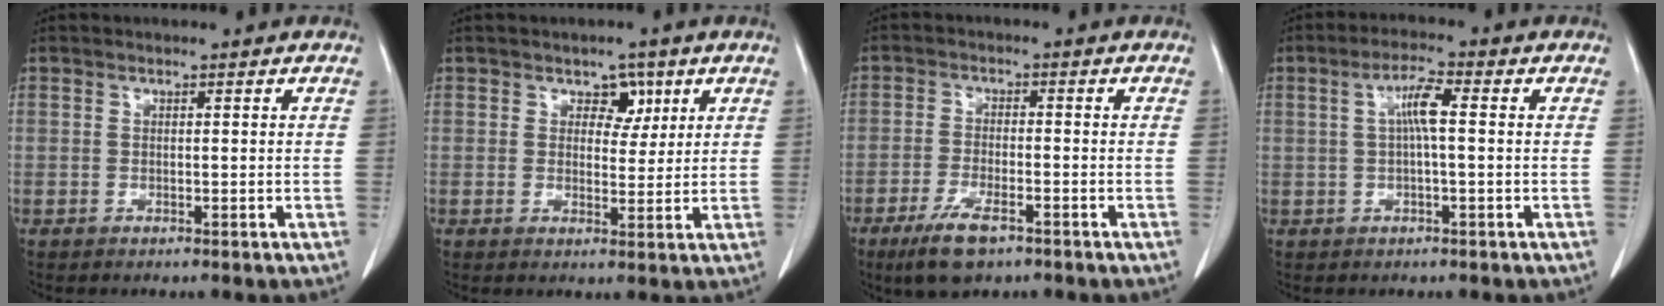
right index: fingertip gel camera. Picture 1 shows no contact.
{"total": 3.5, "force": [1.8, 2.4, 1.9], "torque": [-0.017, 0.004, 0.027]}
{"total": 6.8, "force": [-4.4, 1.9, 4.9], "torque": [-0.100, -0.012, -0.074]}
{"total": 4.6, "force": [0.6, 0.4, 4.5], "torque": [-0.084, 0.010, 0.010]}